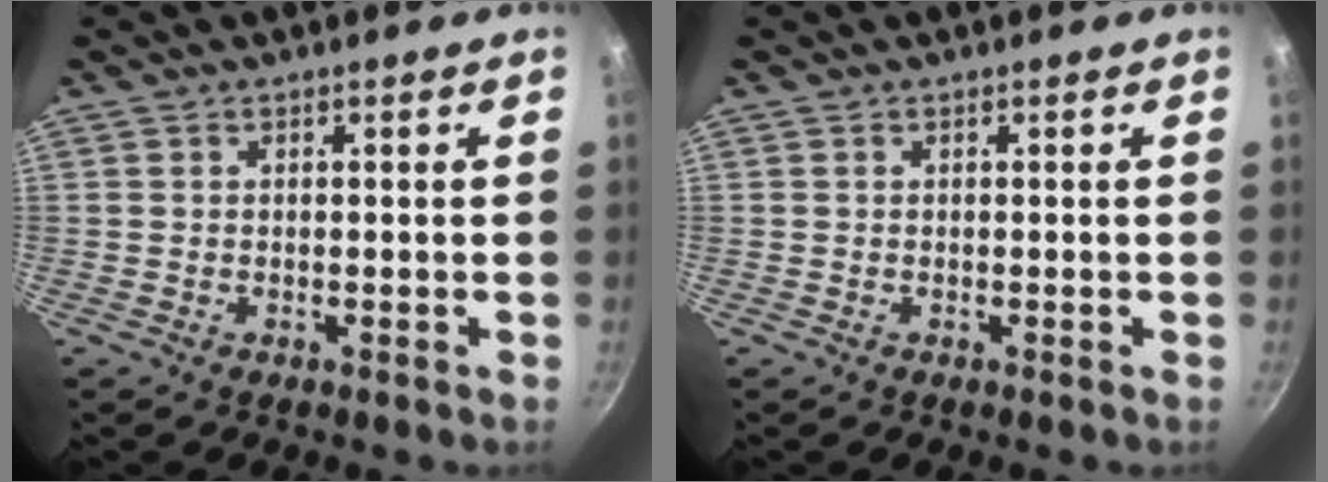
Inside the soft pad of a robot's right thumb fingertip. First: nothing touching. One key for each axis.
{"total": 0.0}